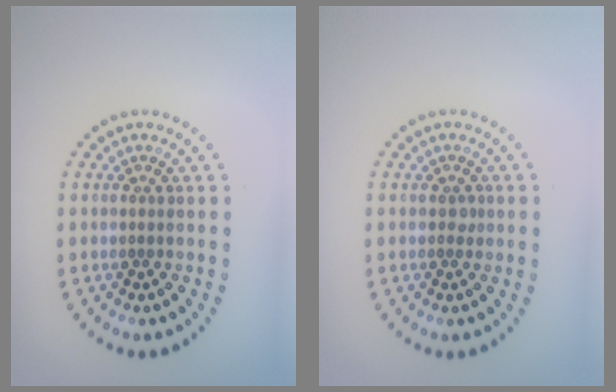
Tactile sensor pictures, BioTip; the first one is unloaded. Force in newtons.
{"total": 0.6, "press": 0.5, "slide": 0.3}